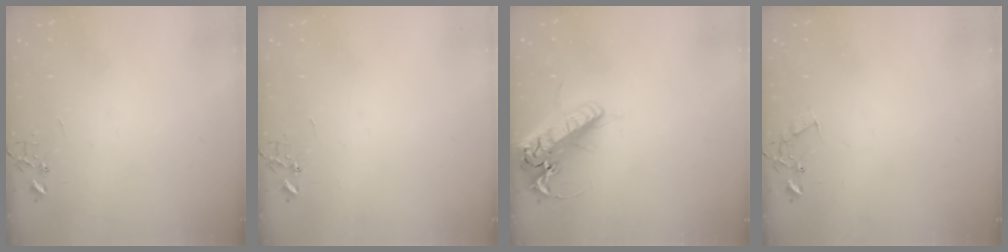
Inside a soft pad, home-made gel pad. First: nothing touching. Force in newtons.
{"total": 0.0}
{"total": 21.0, "press": 20.7, "slide": 3.7}
{"total": 7.1, "press": 7.1, "slide": 0.5}